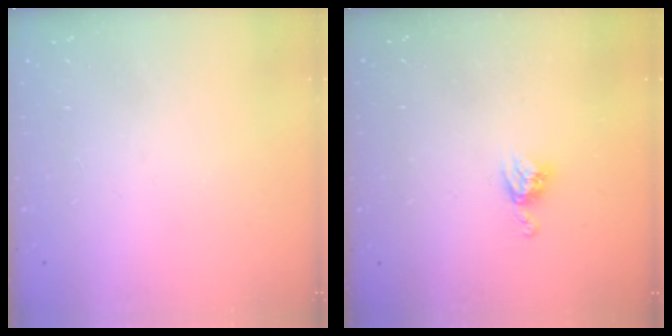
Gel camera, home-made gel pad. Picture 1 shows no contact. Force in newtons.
{"total": 5.7, "press": 5.7, "slide": 0.5}